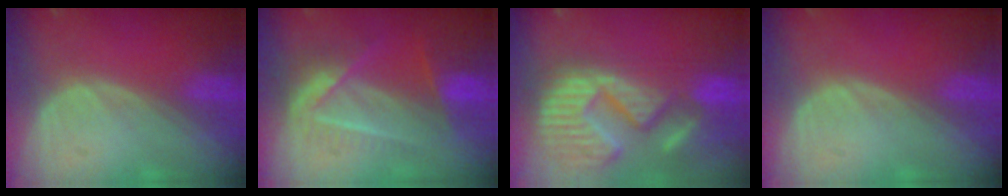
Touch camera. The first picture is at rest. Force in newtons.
{"total": 7.3, "press": 6.5, "slide": 3.2}
{"total": 15.4, "press": 12.7, "slide": 8.7}
{"total": 0.0}